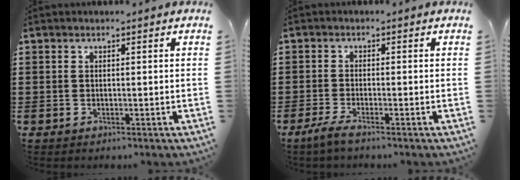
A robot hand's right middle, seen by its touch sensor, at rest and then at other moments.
{"total": 2.1, "force": [-1.5, 0.1, 1.6], "torque": [-0.041, -0.006, -0.031]}